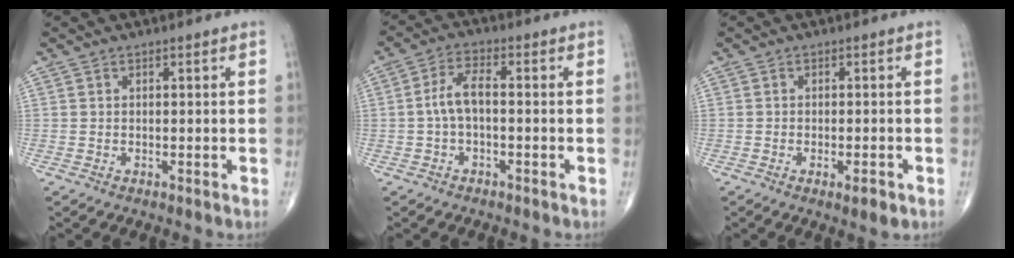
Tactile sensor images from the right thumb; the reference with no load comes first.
{"total": 5.0, "force": [-0.6, 2.1, 4.4], "torque": [-0.089, 0.021, -0.018]}
{"total": 3.0, "force": [-1.5, 0.7, 2.5], "torque": [-0.034, 0.000, -0.020]}